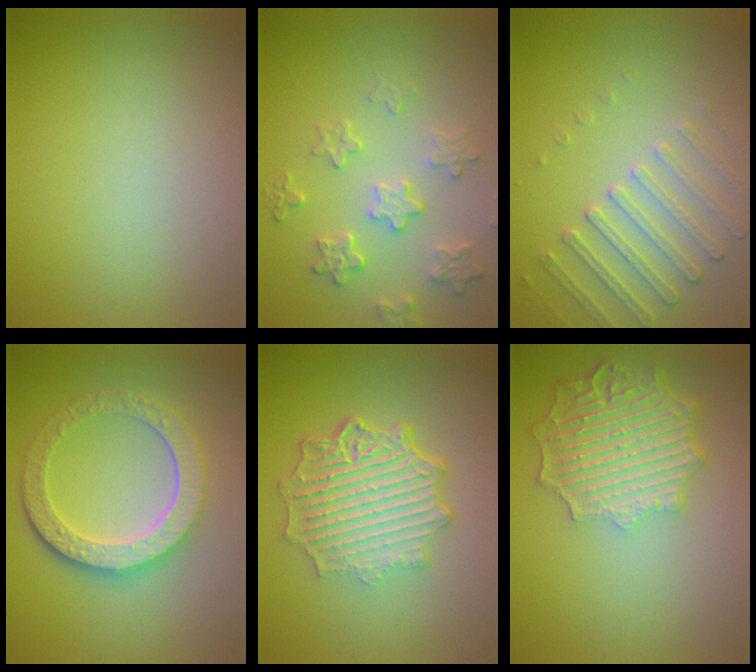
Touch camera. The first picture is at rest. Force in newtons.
{"total": 3.4, "press": 2.9, "slide": 1.8}
{"total": 2.5, "press": 2.2, "slide": 1.3}
{"total": 6.0, "press": 4.5, "slide": 4.0}
{"total": 7.0, "press": 5.3, "slide": 4.6}
{"total": 6.5, "press": 4.9, "slide": 4.1}